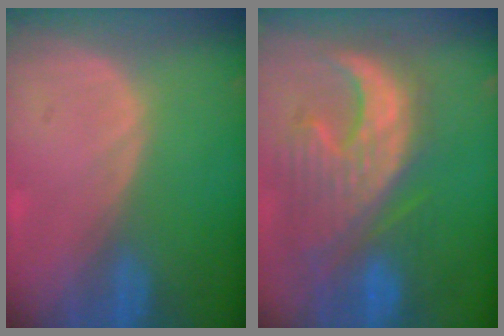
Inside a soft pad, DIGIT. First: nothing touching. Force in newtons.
{"total": 12.4, "press": 11.2, "slide": 5.4}